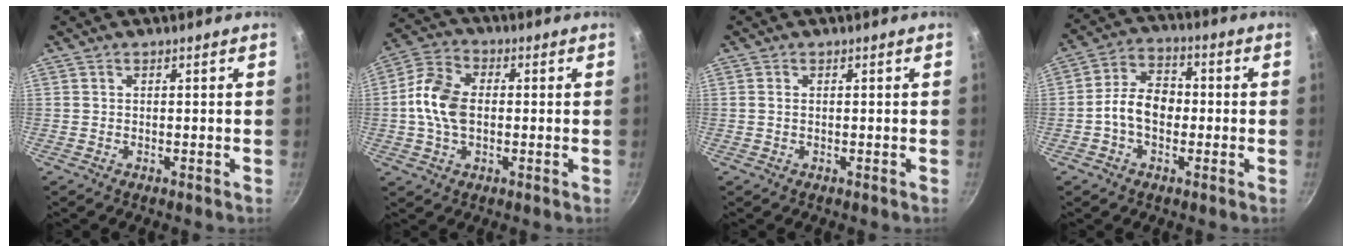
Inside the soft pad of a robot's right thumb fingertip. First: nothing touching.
{"total": 10.5, "force": [-0.3, 6.9, 7.9], "torque": [-0.145, 0.021, -0.017]}
{"total": 0.8, "force": [0.1, 0.5, 0.7], "torque": [-0.014, 0.001, 0.001]}
{"total": 7.9, "force": [-1.3, 5.5, 5.5], "torque": [-0.071, 0.031, -0.034]}